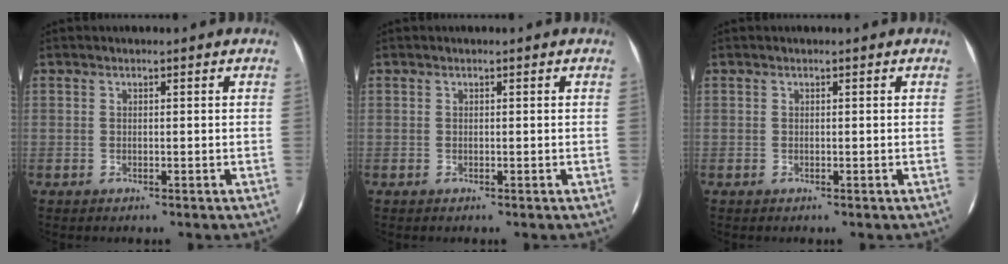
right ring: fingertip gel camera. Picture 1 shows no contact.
{"total": 0.0}
{"total": 0.0}